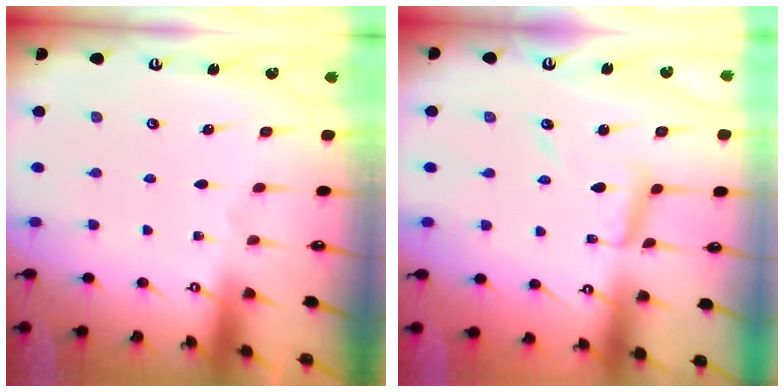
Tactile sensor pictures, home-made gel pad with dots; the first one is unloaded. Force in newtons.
{"total": 8.4, "press": 8.4, "slide": 0.6}